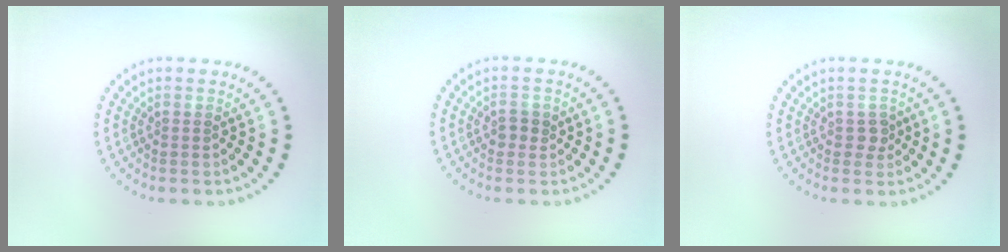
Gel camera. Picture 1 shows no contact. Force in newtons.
{"total": 1.3, "press": 1.2, "slide": 0.4}
{"total": 1.1, "press": 1.0, "slide": 0.4}